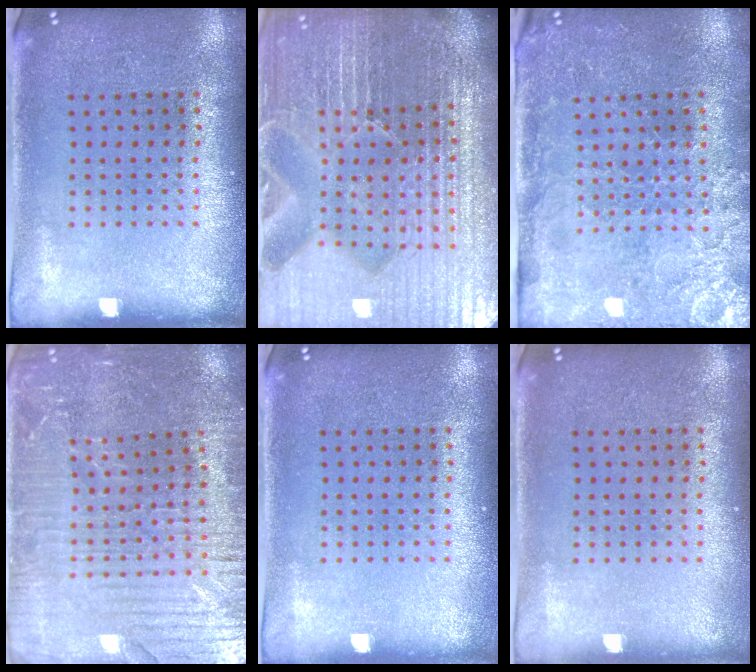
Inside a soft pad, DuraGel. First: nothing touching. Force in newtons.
{"total": 7.0, "press": 6.2, "slide": 3.4}
{"total": 3.3, "press": 3.2, "slide": 0.8}
{"total": 3.7, "press": 3.6, "slide": 0.8}
{"total": 0.0}
{"total": 0.0}